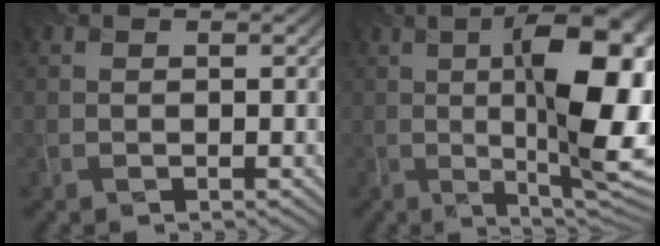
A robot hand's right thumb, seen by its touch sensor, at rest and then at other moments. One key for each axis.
{"total": 16.2, "fx": 0.3, "fy": 4.2, "fz": 15.6, "tx": -0.212, "ty": 0.010, "tz": 0.006}